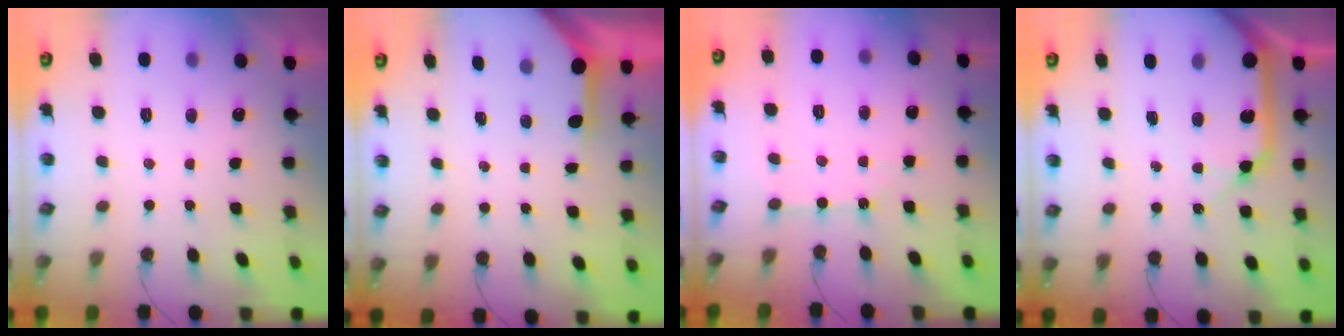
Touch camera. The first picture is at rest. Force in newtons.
{"total": 3.4, "press": 3.4, "slide": 0.4}
{"total": 3.9, "press": 3.9, "slide": 0.3}
{"total": 15.5, "press": 15.3, "slide": 2.2}